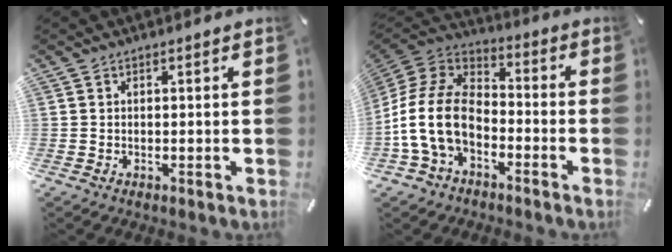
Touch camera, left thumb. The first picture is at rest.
{"total": 14.9, "force": [-5.7, 9.8, 9.6], "torque": [-0.221, 0.028, -0.108]}